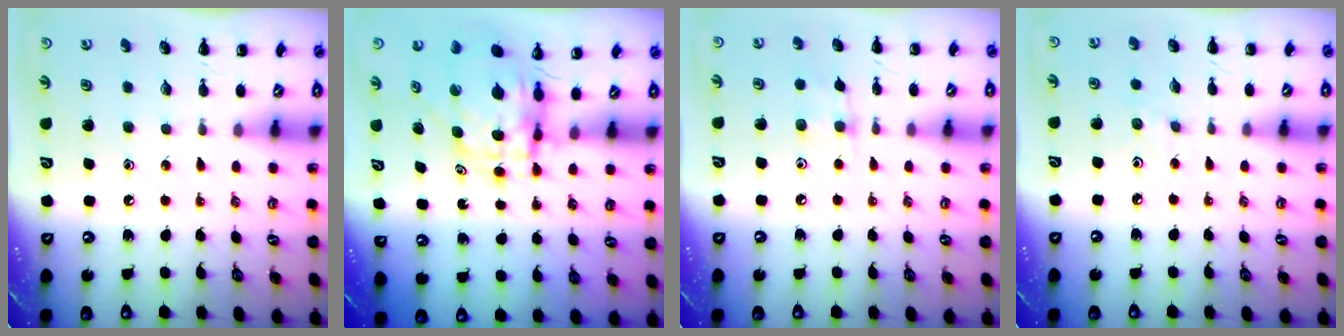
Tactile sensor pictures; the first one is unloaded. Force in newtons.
{"total": 5.9, "press": 5.9, "slide": 0.7}
{"total": 5.3, "press": 5.1, "slide": 1.1}
{"total": 2.5, "press": 2.3, "slide": 1.0}